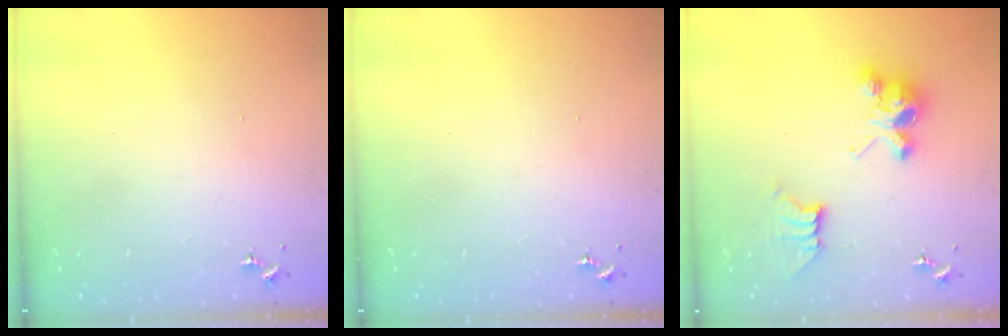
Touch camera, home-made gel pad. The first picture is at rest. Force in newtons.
{"total": 0.0}
{"total": 9.0, "press": 9.0, "slide": 0.7}